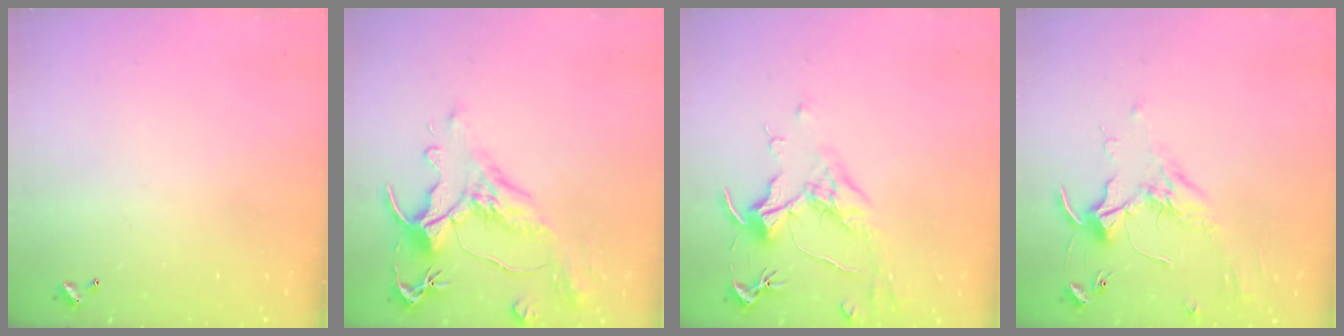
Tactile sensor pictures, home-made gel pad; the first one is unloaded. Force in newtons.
{"total": 1.6, "press": 0.4, "slide": 1.6}
{"total": 1.8, "press": 1.6, "slide": 0.9}
{"total": 1.7, "press": 1.7, "slide": 0.4}